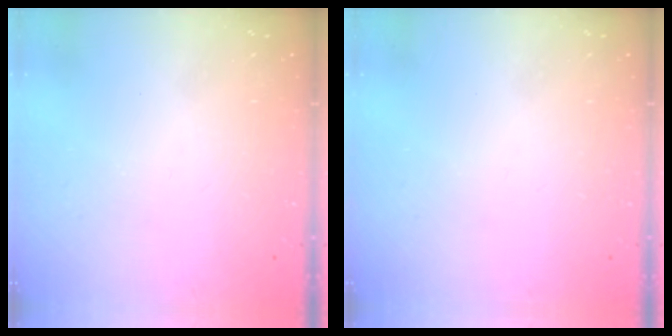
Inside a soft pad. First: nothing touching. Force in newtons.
{"total": 0.0}